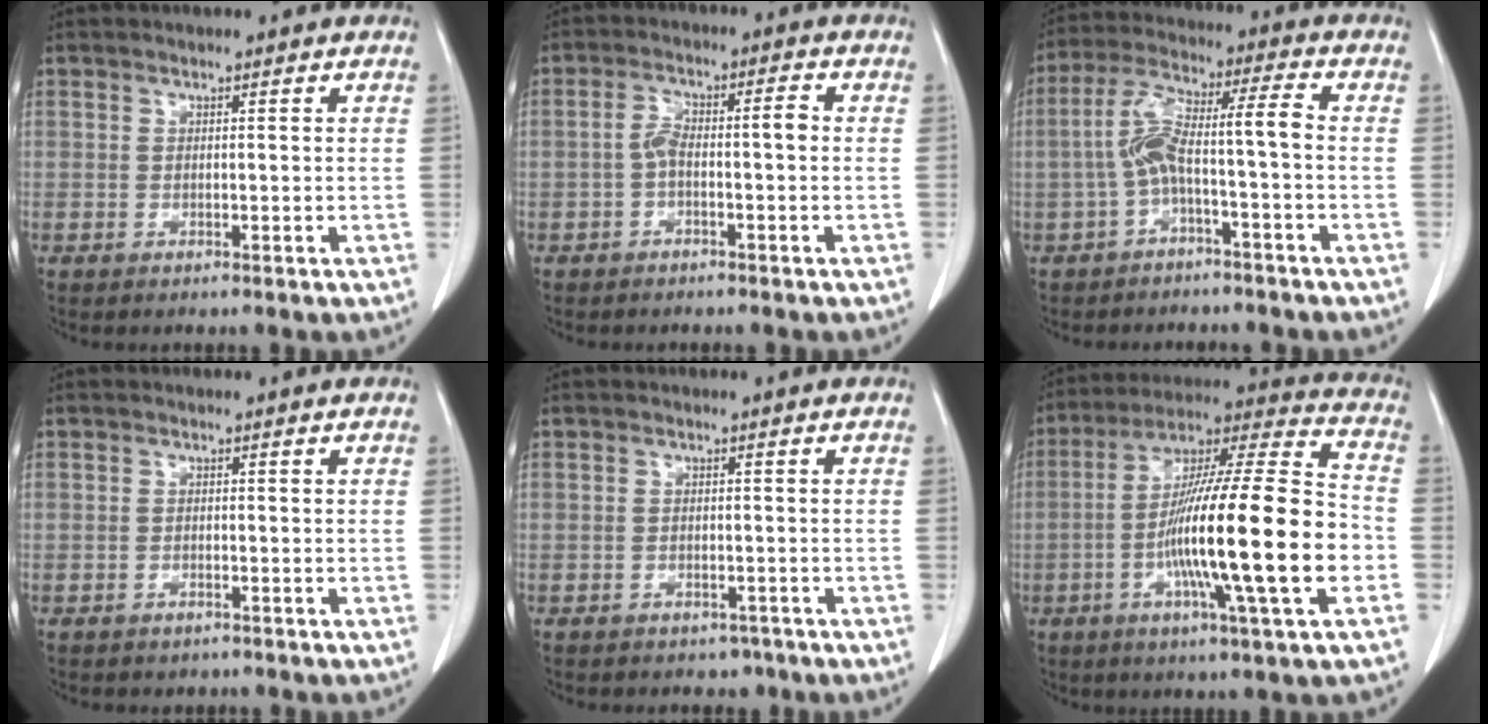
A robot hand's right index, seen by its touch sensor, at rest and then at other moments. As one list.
[{"total": 4.4, "force": [-0.7, 1.2, 4.1], "torque": [-0.079, 0.026, -0.008]}, {"total": 7.9, "force": [-1.9, 0.4, 7.7], "torque": [-0.150, 0.040, -0.035]}, {"total": 1.1, "force": [-0.8, 0.7, 0.1], "torque": [-0.008, 0.001, -0.007]}, {"total": 2.5, "force": [-1.9, 1.6, 0.2], "torque": [-0.005, 0.006, -0.022]}, {"total": 22.7, "force": [-5.2, 0.7, 22.0], "torque": [-0.360, -0.007, -0.094]}]